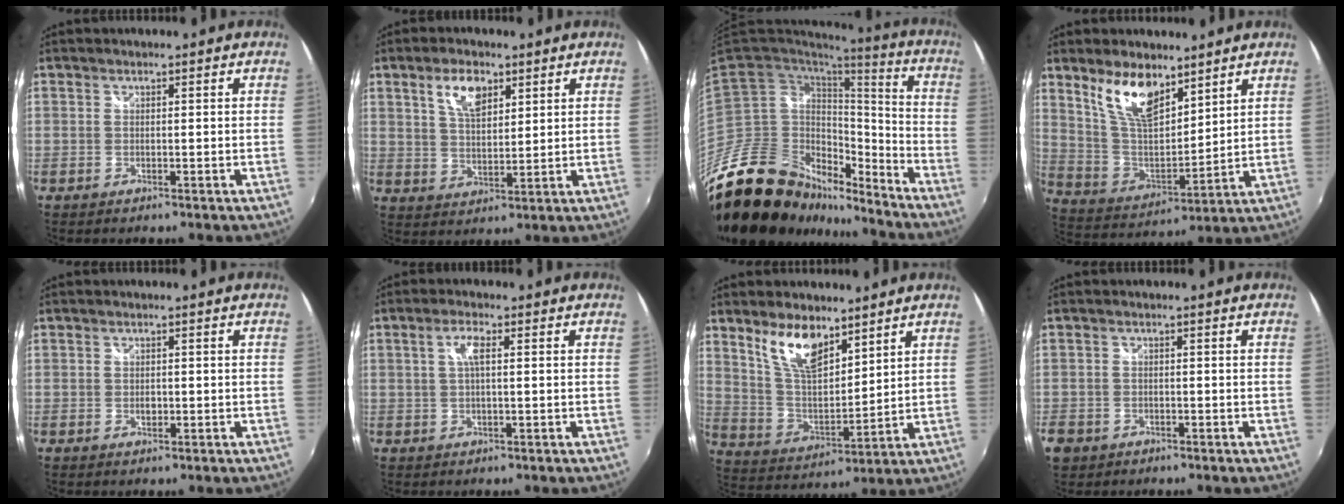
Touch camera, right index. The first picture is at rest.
{"total": 6.8, "force": [3.7, 3.2, 4.8], "torque": [-0.087, 0.009, 0.069]}
{"total": 23.7, "force": [-18.7, 9.9, 10.6], "torque": [-0.196, 0.001, -0.307]}
{"total": 12.9, "force": [8.4, 5.5, 8.1], "torque": [-0.155, 0.001, 0.169]}
{"total": 1.2, "force": [-0.3, 0.9, 0.7], "torque": [-0.012, 0.001, -0.006]}
{"total": 3.0, "force": [0.6, 0.6, 2.9], "torque": [-0.058, 0.004, 0.009]}
{"total": 11.4, "force": [7.6, 4.7, 7.1], "torque": [-0.132, 0.003, 0.152]}
{"total": 4.7, "force": [-2.3, 3.9, 1.4], "torque": [-0.044, -0.002, -0.040]}